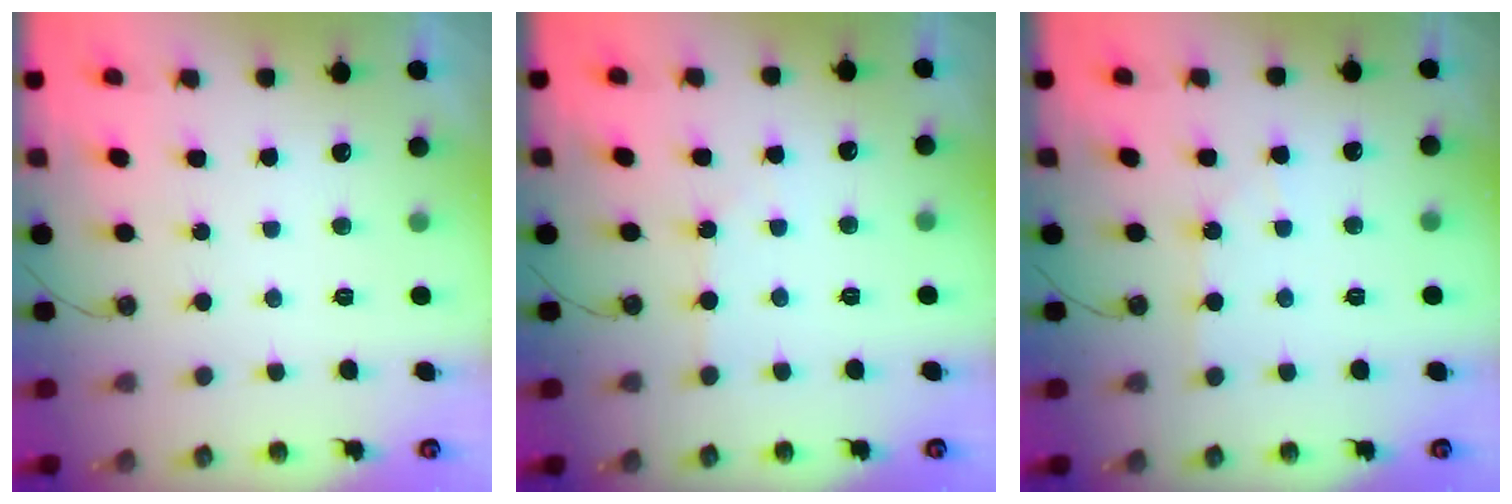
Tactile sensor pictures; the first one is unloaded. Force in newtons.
{"total": 3.1, "press": 3.1, "slide": 0.6}
{"total": 2.9, "press": 2.8, "slide": 0.6}